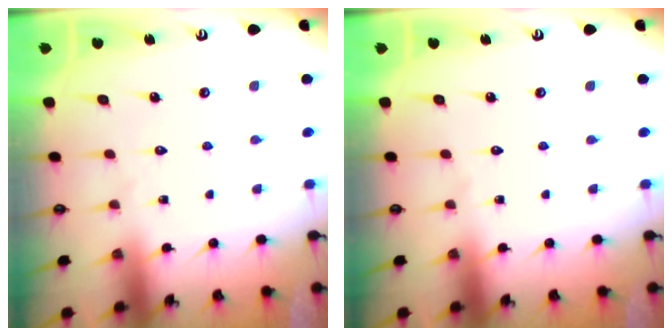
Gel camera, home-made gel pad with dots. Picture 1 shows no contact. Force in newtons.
{"total": 0.0}